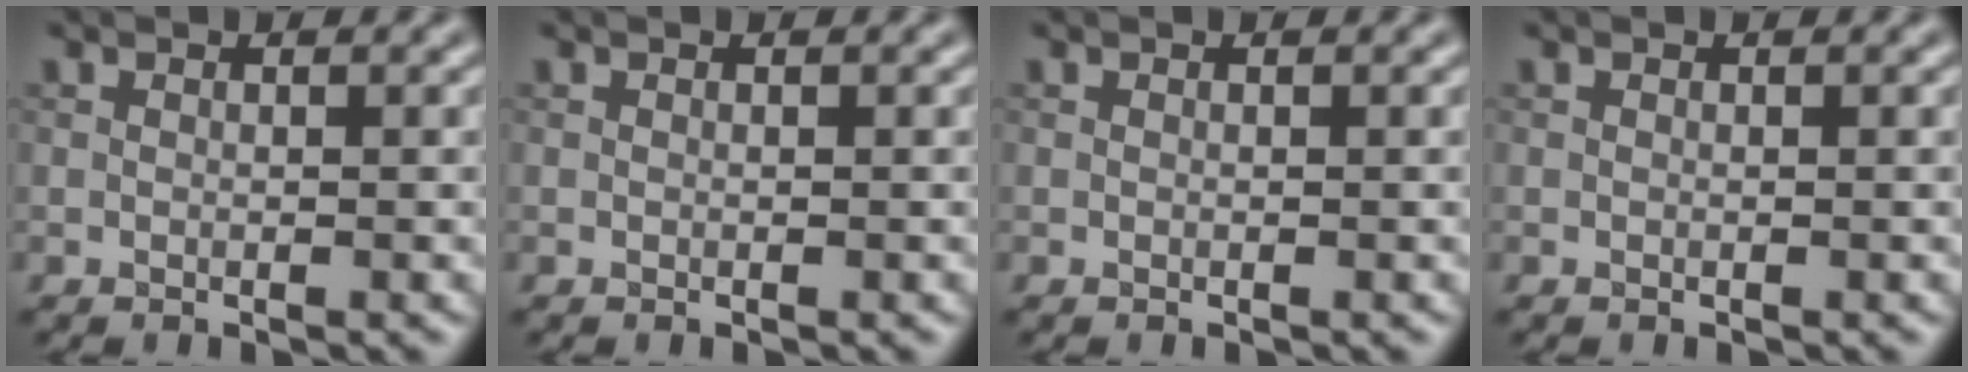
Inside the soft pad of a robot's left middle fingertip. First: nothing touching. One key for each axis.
{"total": 0.0}
{"total": 0.0}
{"total": 0.0}